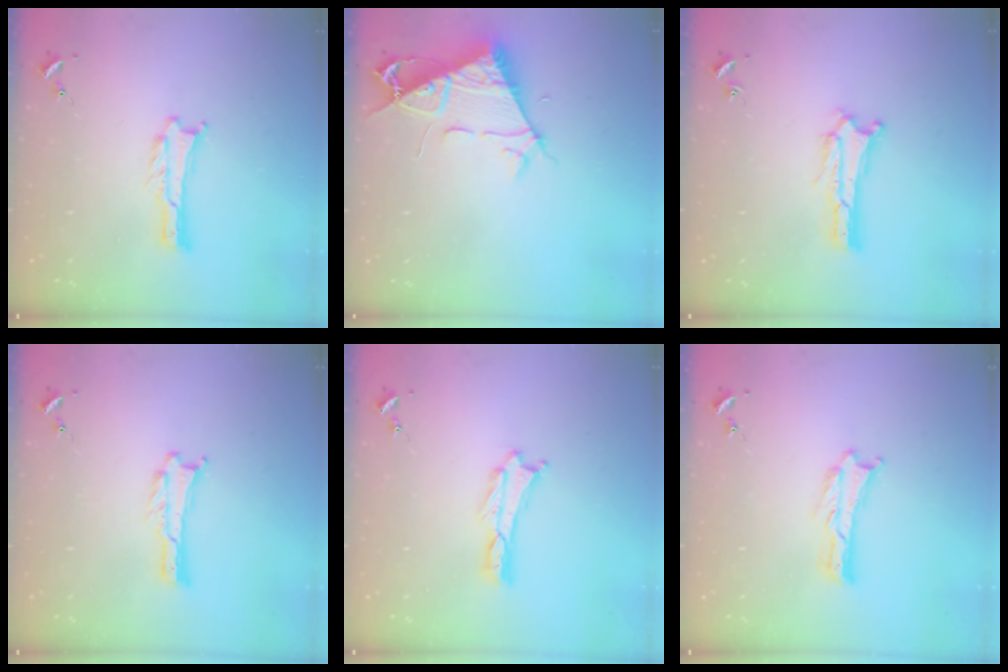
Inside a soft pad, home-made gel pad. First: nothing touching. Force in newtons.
{"total": 7.7, "press": 7.7, "slide": 0.8}
{"total": 0.6, "press": 0.5, "slide": 0.2}
{"total": 0.0}
{"total": 0.0}
{"total": 0.0}